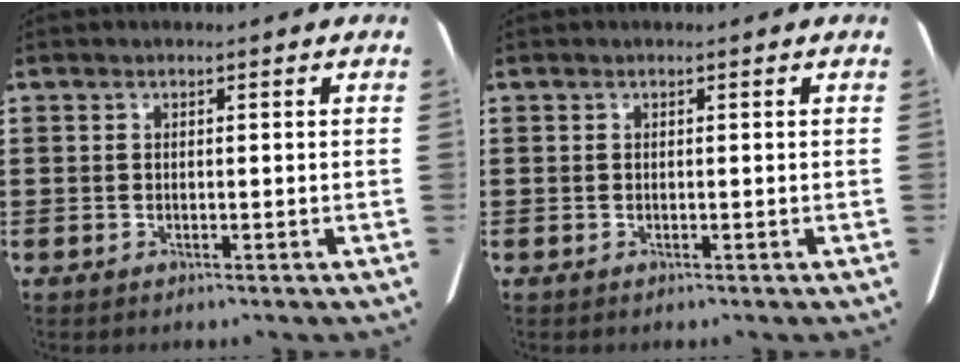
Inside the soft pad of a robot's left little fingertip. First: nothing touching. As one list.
[{"total": 0.0}]